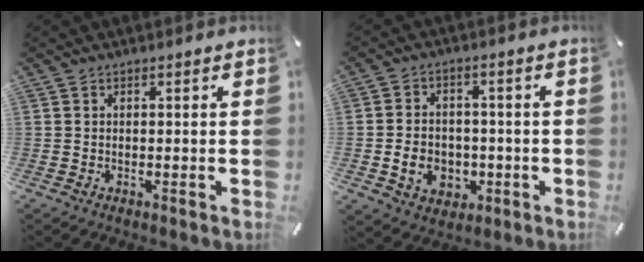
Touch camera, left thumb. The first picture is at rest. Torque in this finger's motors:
{"motor_torque": [-0.64, 0.96, 0.30, -0.25, 0.09]}